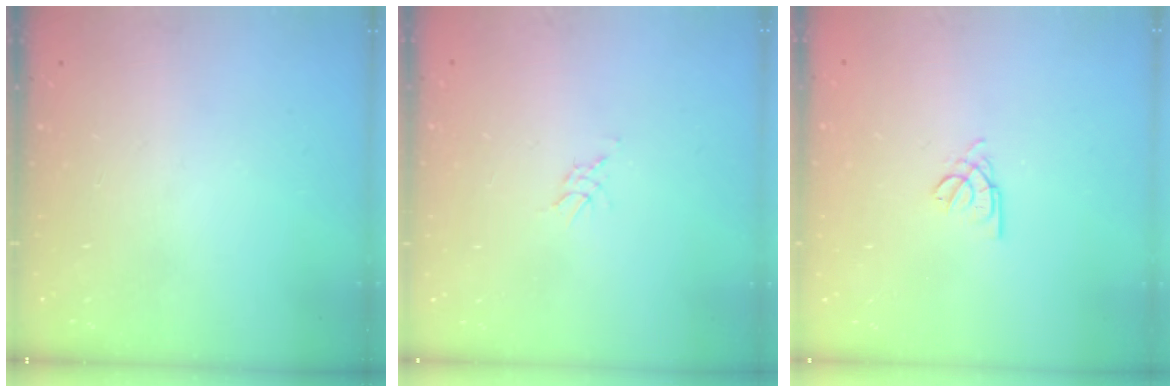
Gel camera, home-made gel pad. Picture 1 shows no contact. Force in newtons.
{"total": 1.4, "press": 1.4, "slide": 0.2}
{"total": 2.5, "press": 2.5, "slide": 0.5}